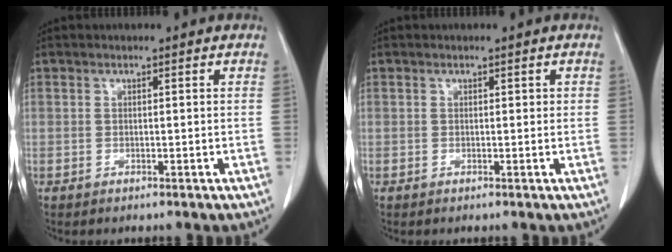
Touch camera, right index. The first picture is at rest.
{"total": 0.6, "force": [0.2, 0.4, 0.4], "torque": [-0.004, 0.006, 0.004]}